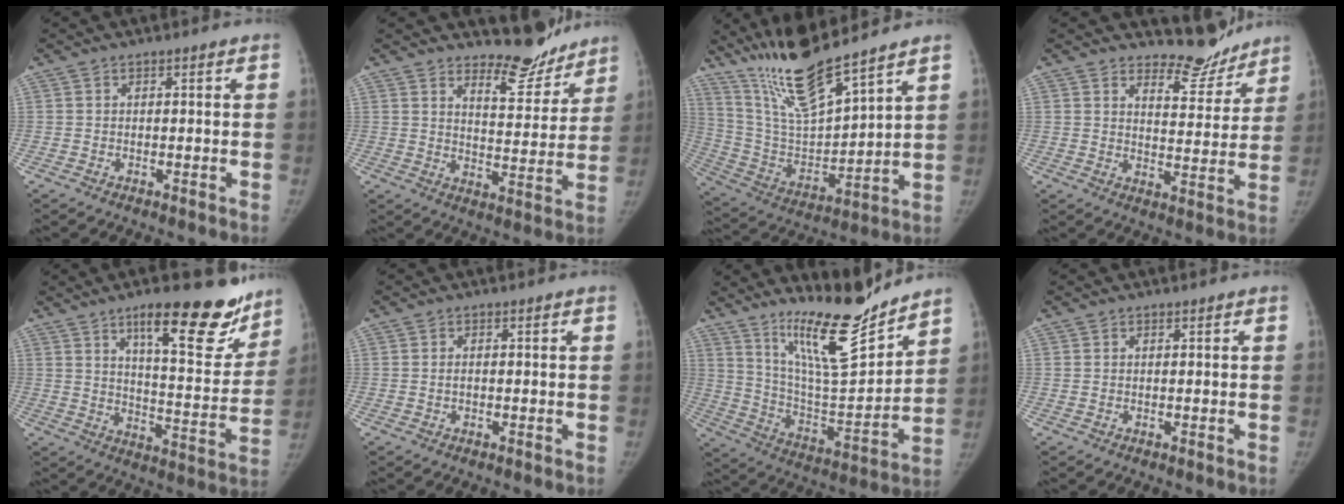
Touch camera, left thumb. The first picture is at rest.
{"total": 9.1, "force": [8.4, 3.0, 2.1], "torque": [0.004, -0.072, 0.125]}
{"total": 16.3, "force": [13.3, 2.0, 9.2], "torque": [-0.155, -0.076, 0.267]}
{"total": 8.0, "force": [7.4, 2.9, 0.8], "torque": [0.022, -0.070, 0.108]}
{"total": 19.3, "force": [12.8, 5.8, 13.3], "torque": [-0.129, -0.079, 0.188]}
{"total": 0.8, "force": [-0.2, 0.5, 0.6], "torque": [-0.009, 0.002, -0.003]}
{"total": 18.1, "force": [14.4, 3.2, 10.6], "torque": [-0.139, -0.106, 0.254]}
{"total": 0.0}